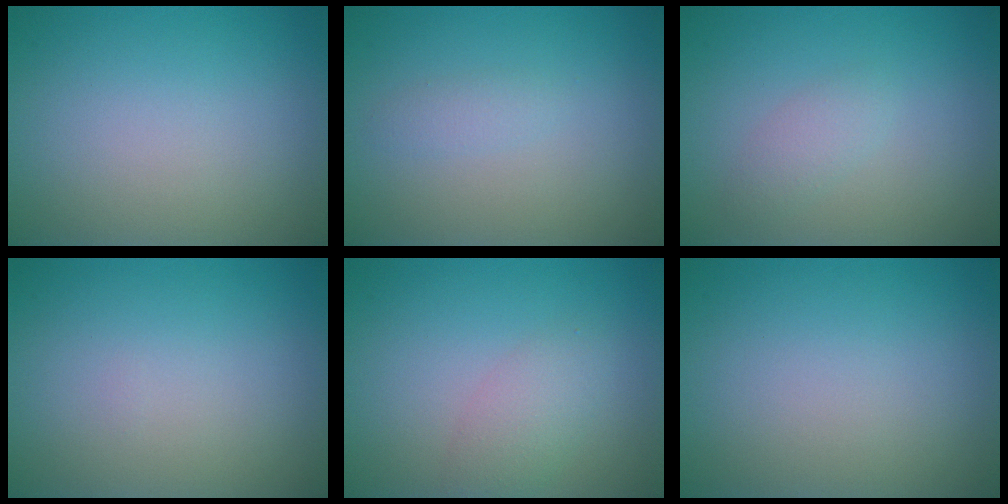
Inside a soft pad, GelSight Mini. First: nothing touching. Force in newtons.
{"total": 0.9, "press": 0.9, "slide": 0.0}
{"total": 1.3, "press": 1.3, "slide": 0.0}
{"total": 0.0}
{"total": 2.2, "press": 2.2, "slide": 0.1}
{"total": 0.0}